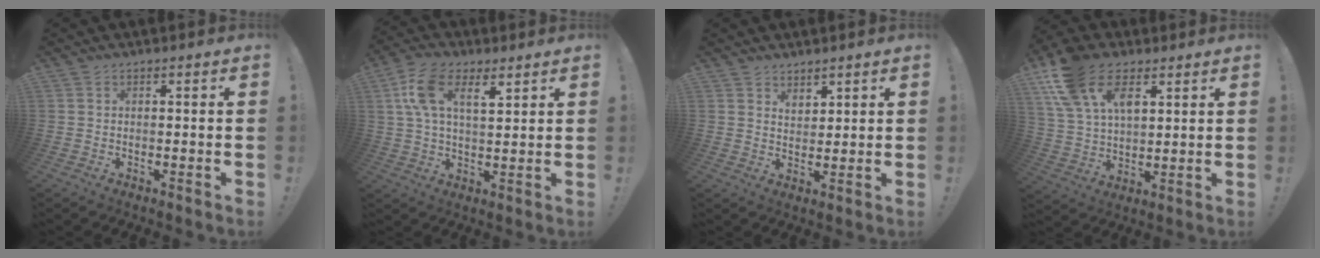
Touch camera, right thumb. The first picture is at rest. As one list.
[{"total": 11.2, "force": [5.7, 5.5, 7.8], "torque": [-0.143, -0.010, 0.104]}, {"total": 3.7, "force": [3.1, 2.1, 0.3], "torque": [0.005, -0.021, 0.055]}, {"total": 17.1, "force": [9.2, 10.3, 10.0], "torque": [-0.192, -0.038, 0.175]}]